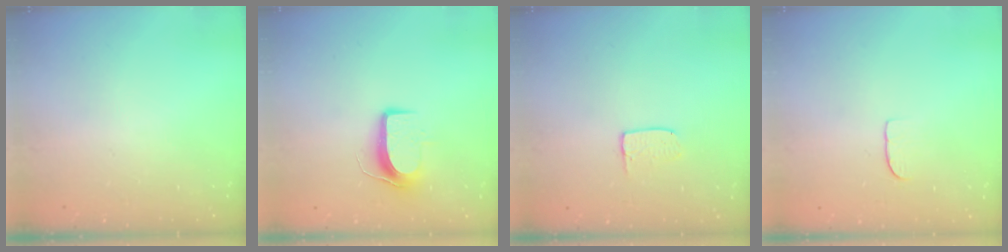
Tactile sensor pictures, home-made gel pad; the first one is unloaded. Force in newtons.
{"total": 8.9, "press": 8.9, "slide": 0.7}
{"total": 3.6, "press": 3.5, "slide": 0.2}
{"total": 4.5, "press": 4.5, "slide": 0.3}